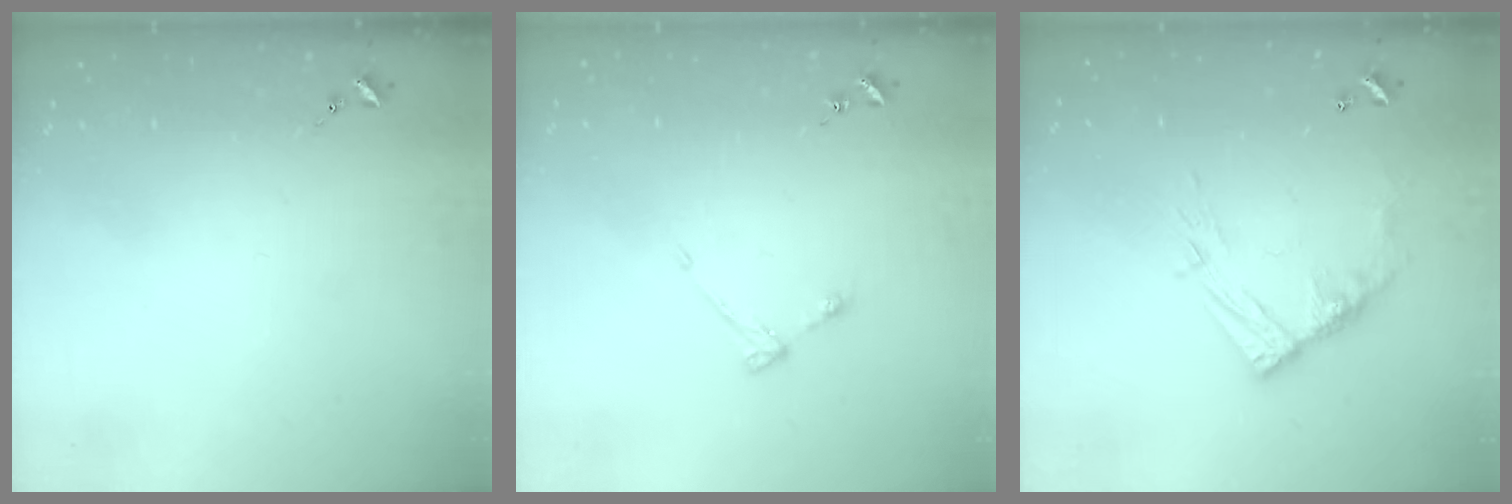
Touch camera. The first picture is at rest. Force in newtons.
{"total": 3.9, "press": 3.9, "slide": 0.6}
{"total": 11.8, "press": 11.7, "slide": 1.0}